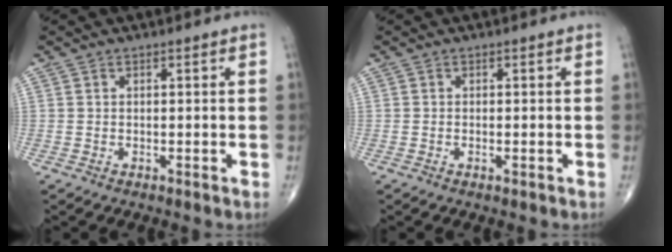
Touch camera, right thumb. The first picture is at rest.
{"total": 0.6, "force": [-0.2, 0.2, 0.5], "torque": [-0.013, -0.002, -0.004]}